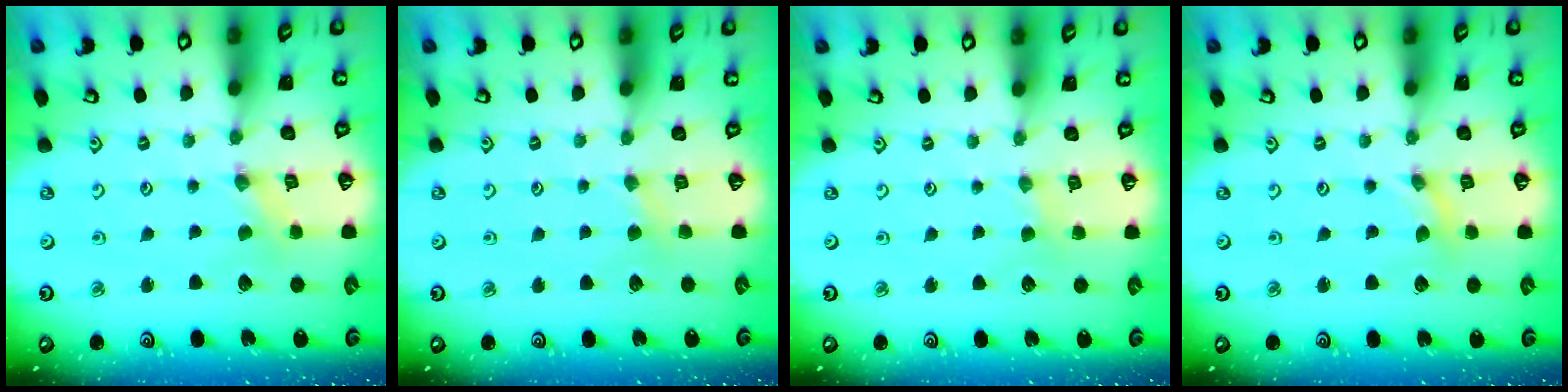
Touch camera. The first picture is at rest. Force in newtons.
{"total": 2.4, "press": 2.4, "slide": 0.3}
{"total": 1.5, "press": 1.5, "slide": 0.3}
{"total": 0.0}